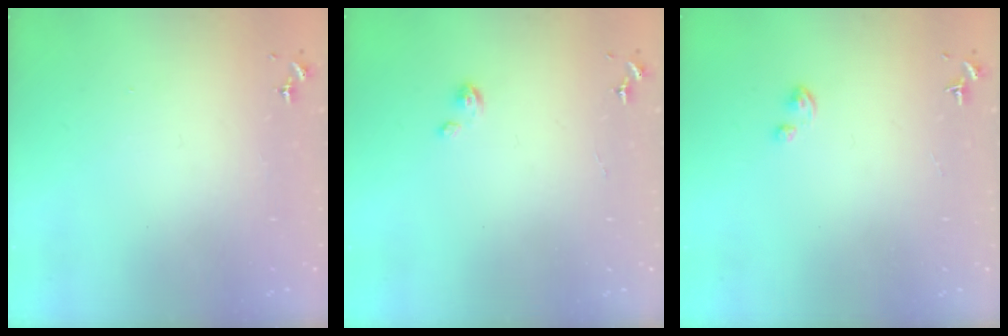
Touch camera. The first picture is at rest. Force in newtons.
{"total": 2.7, "press": 2.7, "slide": 0.2}
{"total": 1.8, "press": 1.8, "slide": 0.1}